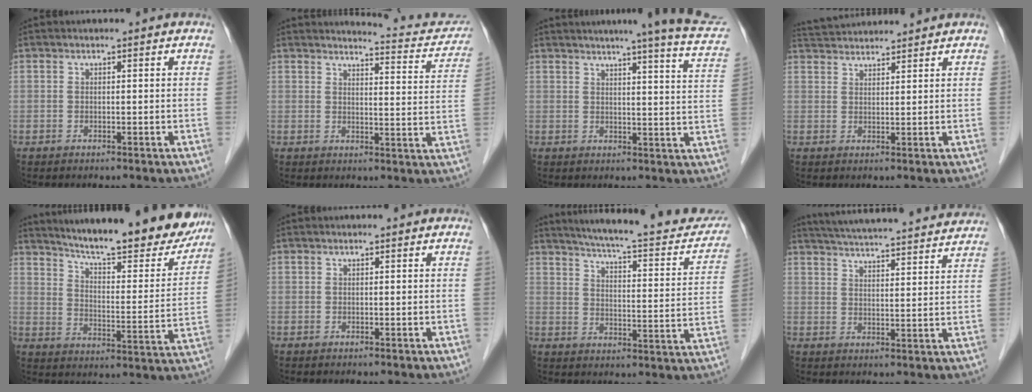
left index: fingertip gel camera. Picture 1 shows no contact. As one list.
[{"total": 10.3, "force": [9.8, 2.0, 2.6], "torque": [-0.012, -0.023, 0.092]}, {"total": 15.9, "force": [13.5, -0.2, 8.5], "torque": [-0.109, -0.036, 0.140]}, {"total": 7.1, "force": [6.9, 0.5, 1.5], "torque": [-0.033, 0.036, 0.115]}, {"total": 22.7, "force": [20.1, 3.3, 10.0], "torque": [-0.145, -0.048, 0.264]}, {"total": 0.0}, {"total": 23.0, "force": [20.2, 3.8, 10.3], "torque": [-0.140, -0.030, 0.249]}, {"total": 24.4, "force": [22.7, 1.9, 8.7], "torque": [-0.143, -0.005, 0.296]}]